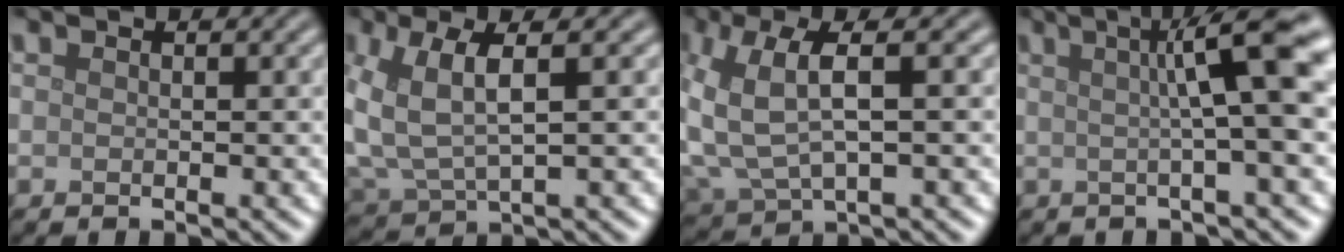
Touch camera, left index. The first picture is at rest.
{"total": 6.6, "force": [1.1, 3.1, 5.7], "torque": [-0.142, 0.002, 0.028]}
{"total": 7.4, "force": [0.9, 3.5, 6.4], "torque": [-0.164, 0.003, 0.022]}
{"total": 8.8, "force": [1.9, 1.3, 8.5], "torque": [-0.104, 0.019, 0.024]}